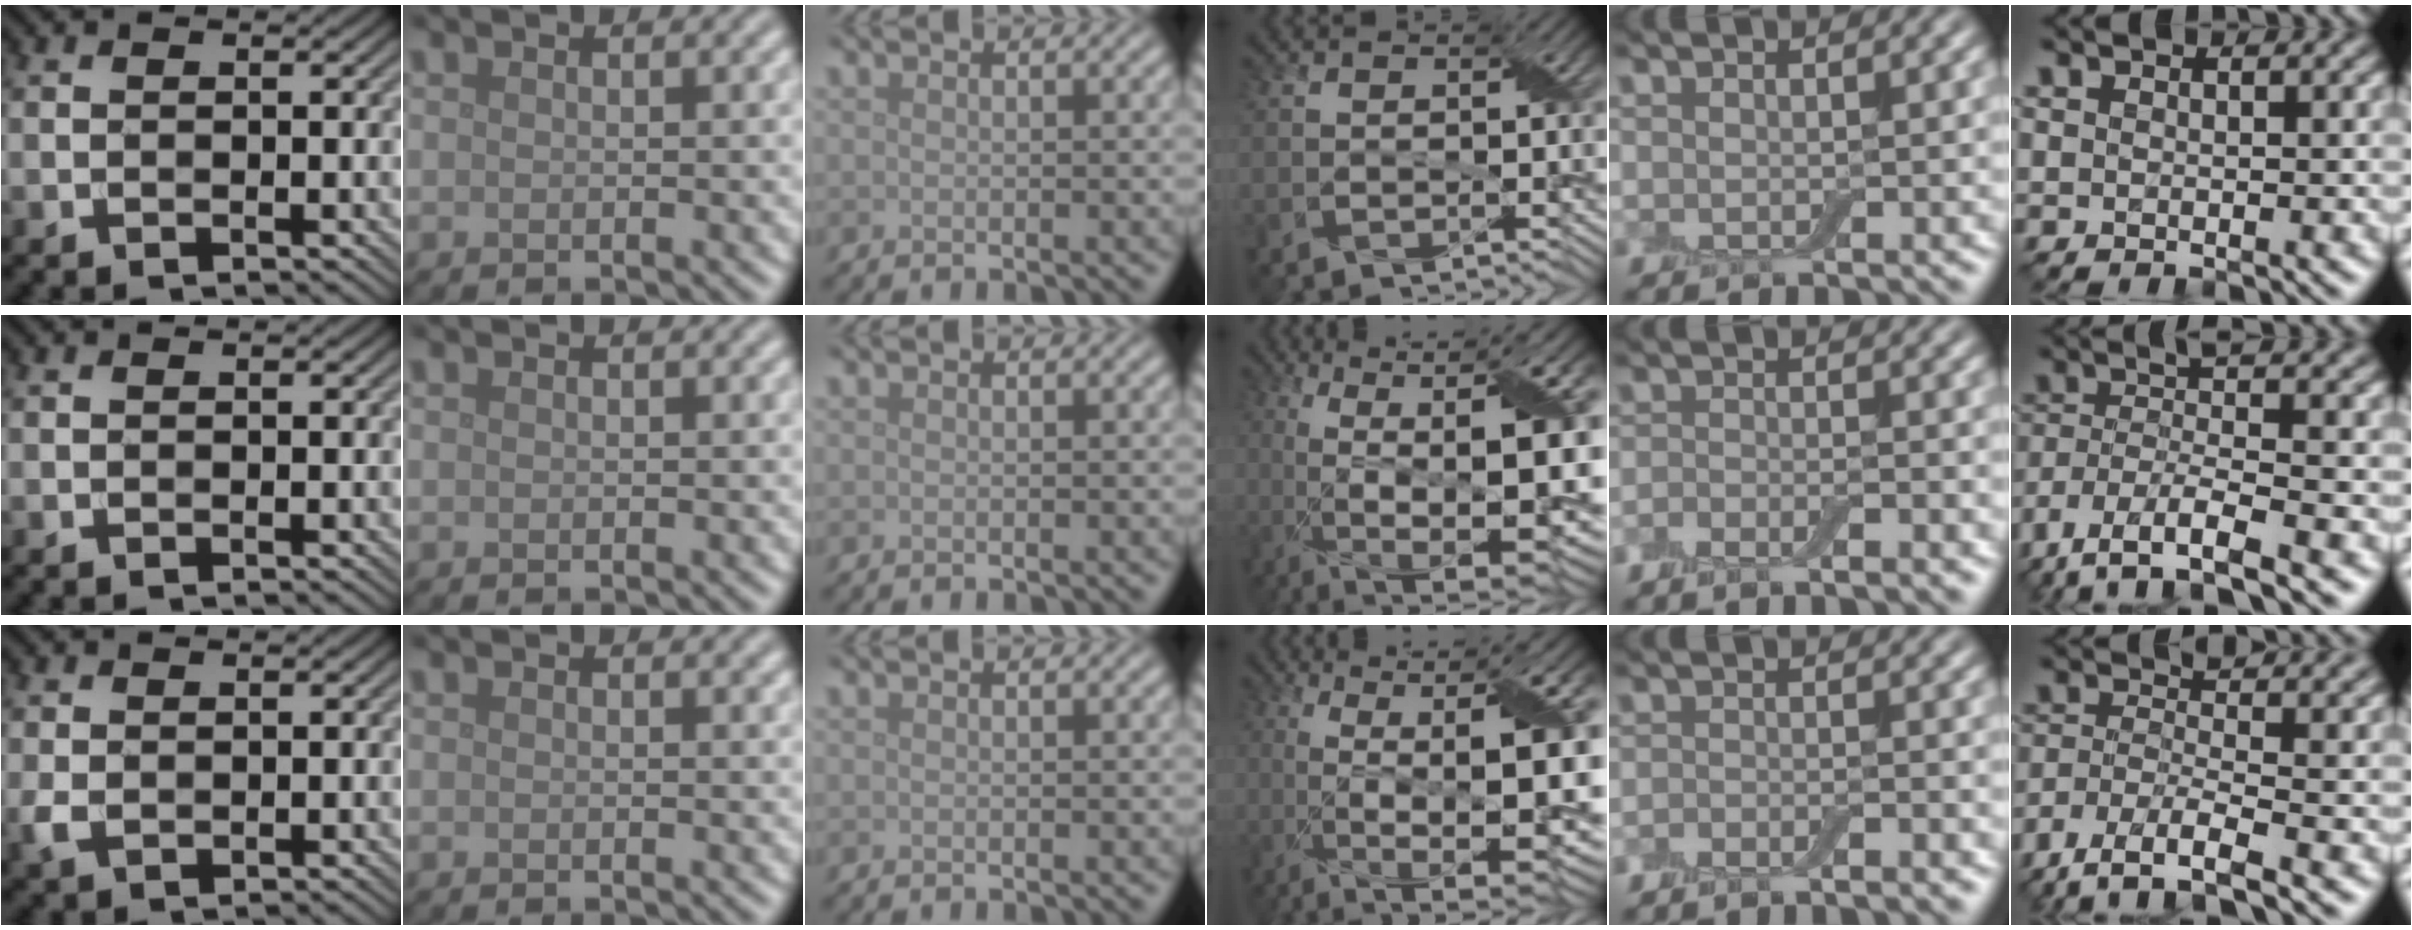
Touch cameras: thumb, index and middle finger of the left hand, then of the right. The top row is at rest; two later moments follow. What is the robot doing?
{"motion": "peel", "object": "bubble wrap"}